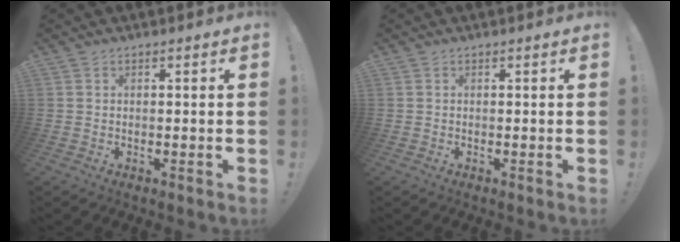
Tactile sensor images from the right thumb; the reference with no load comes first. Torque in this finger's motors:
{"motor_torque": [0.22, -0.13, 0.05, -0.12, 0.00]}